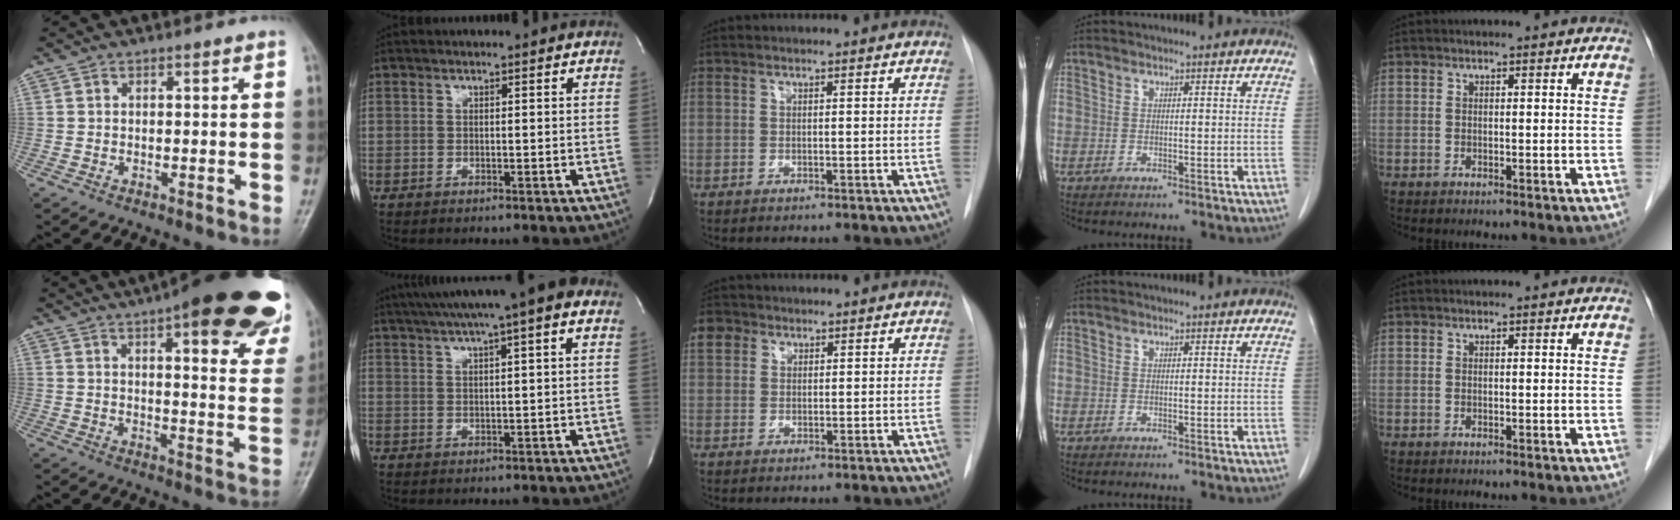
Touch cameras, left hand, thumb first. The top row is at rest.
{"thumb": {"total": 27.0, "force": [16.7, 7.5, 19.8], "torque": [-0.214, -0.044, 0.202]}, "index": {"total": 11.1, "force": [7.3, 0.5, 8.4], "torque": [-0.141, 0.037, 0.102]}, "middle": {"total": 3.3, "force": [1.7, 2.7, 0.9], "torque": [-0.016, 0.011, 0.033]}}